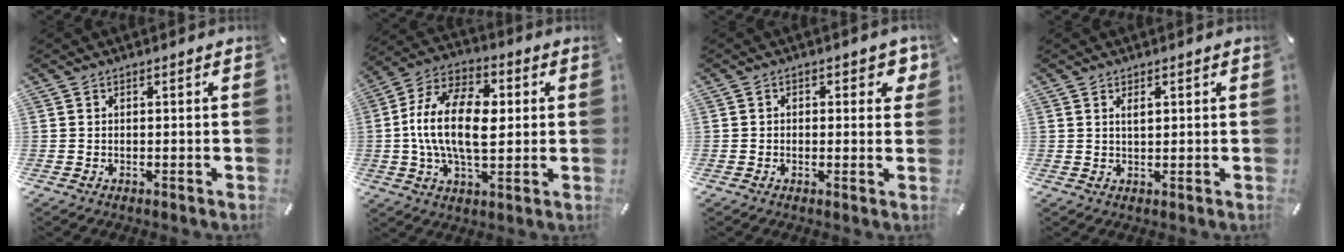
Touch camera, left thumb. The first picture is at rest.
{"total": 16.7, "force": [0.5, 9.4, 13.8], "torque": [-0.279, 0.002, 0.001]}
{"total": 3.1, "force": [0.5, 2.0, 2.3], "torque": [-0.016, -0.004, 0.001]}
{"total": 1.7, "force": [0.7, 0.6, 1.4], "torque": [-0.030, 0.001, 0.012]}